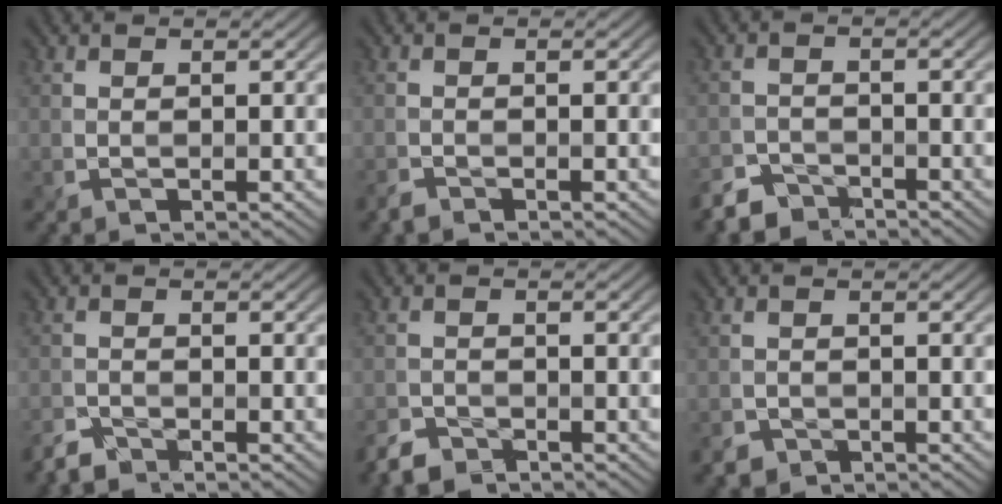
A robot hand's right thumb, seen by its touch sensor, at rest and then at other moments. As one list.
[{"total": 1.3, "force": [-1.3, 0.3, 0.2], "torque": [-0.011, -0.006, -0.026]}, {"total": 3.5, "force": [-3.3, 1.2, 0.3], "torque": [-0.002, -0.003, -0.070]}, {"total": 2.3, "force": [-2.3, 0.1, 0.1], "torque": [-0.003, -0.006, -0.052]}, {"total": 2.8, "force": [-2.6, 0.8, 0.2], "torque": [-0.005, -0.006, -0.057]}, {"total": 1.8, "force": [-1.5, 1.1, 0.0], "torque": [-0.002, -0.011, -0.030]}]